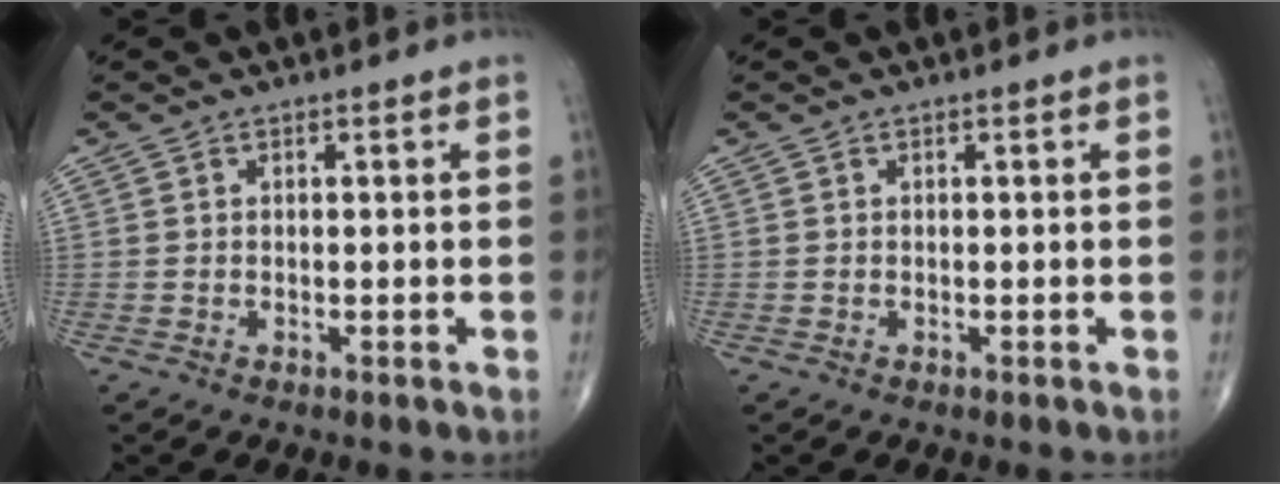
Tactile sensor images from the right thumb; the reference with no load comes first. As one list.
[{"total": 0.0}]